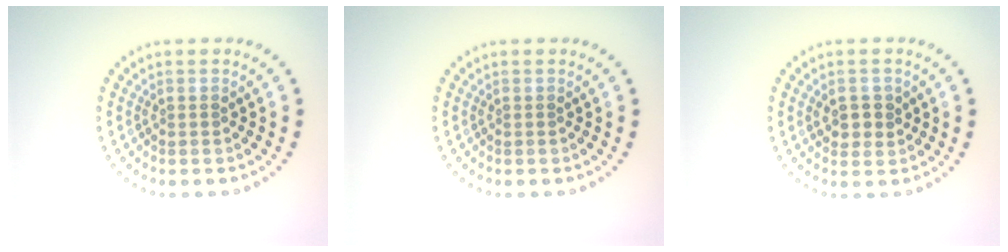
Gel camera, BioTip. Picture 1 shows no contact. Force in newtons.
{"total": 0.0}
{"total": 2.3, "press": 2.2, "slide": 0.5}